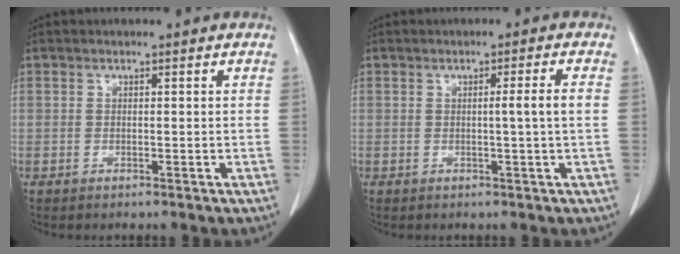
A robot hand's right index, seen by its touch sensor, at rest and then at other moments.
{"total": 2.6, "force": [0.0, -0.8, 2.5], "torque": [-0.039, -0.002, 0.000]}